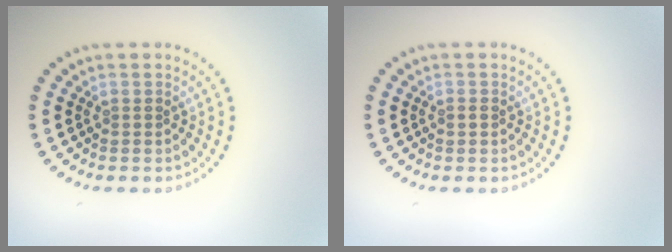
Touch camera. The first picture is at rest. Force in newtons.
{"total": 0.9, "press": 0.9, "slide": 0.1}